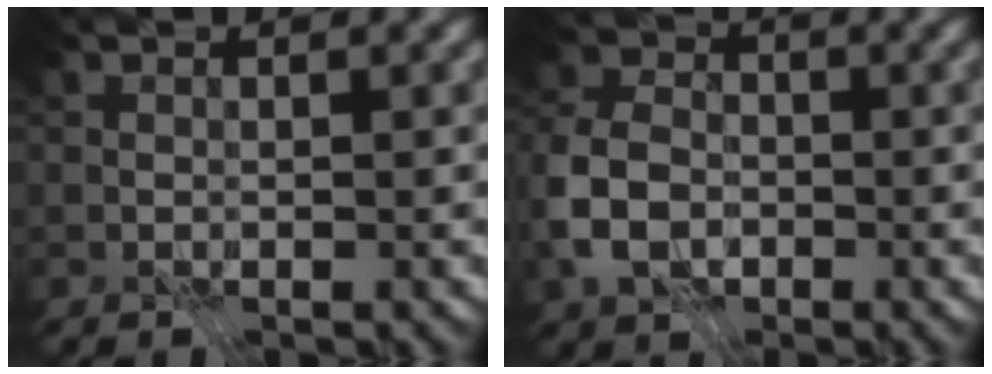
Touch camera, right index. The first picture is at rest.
{"total": 6.6, "force": [-2.3, 4.8, 3.8], "torque": [-0.092, 0.000, -0.063]}